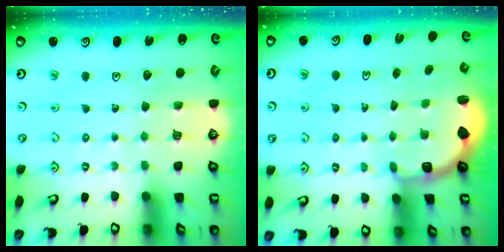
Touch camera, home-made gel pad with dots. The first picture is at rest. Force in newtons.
{"total": 2.8, "press": 2.2, "slide": 1.7}